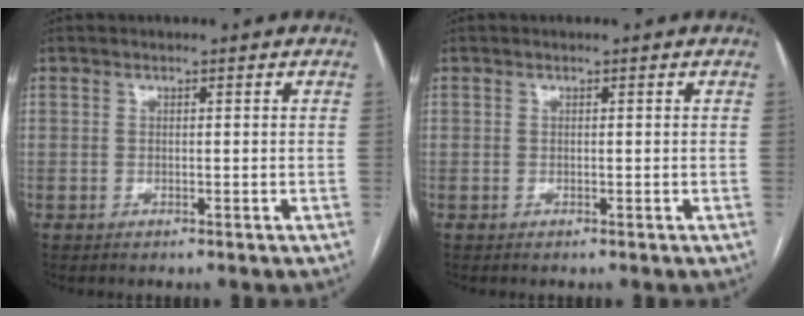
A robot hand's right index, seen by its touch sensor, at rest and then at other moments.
{"total": 0.0}